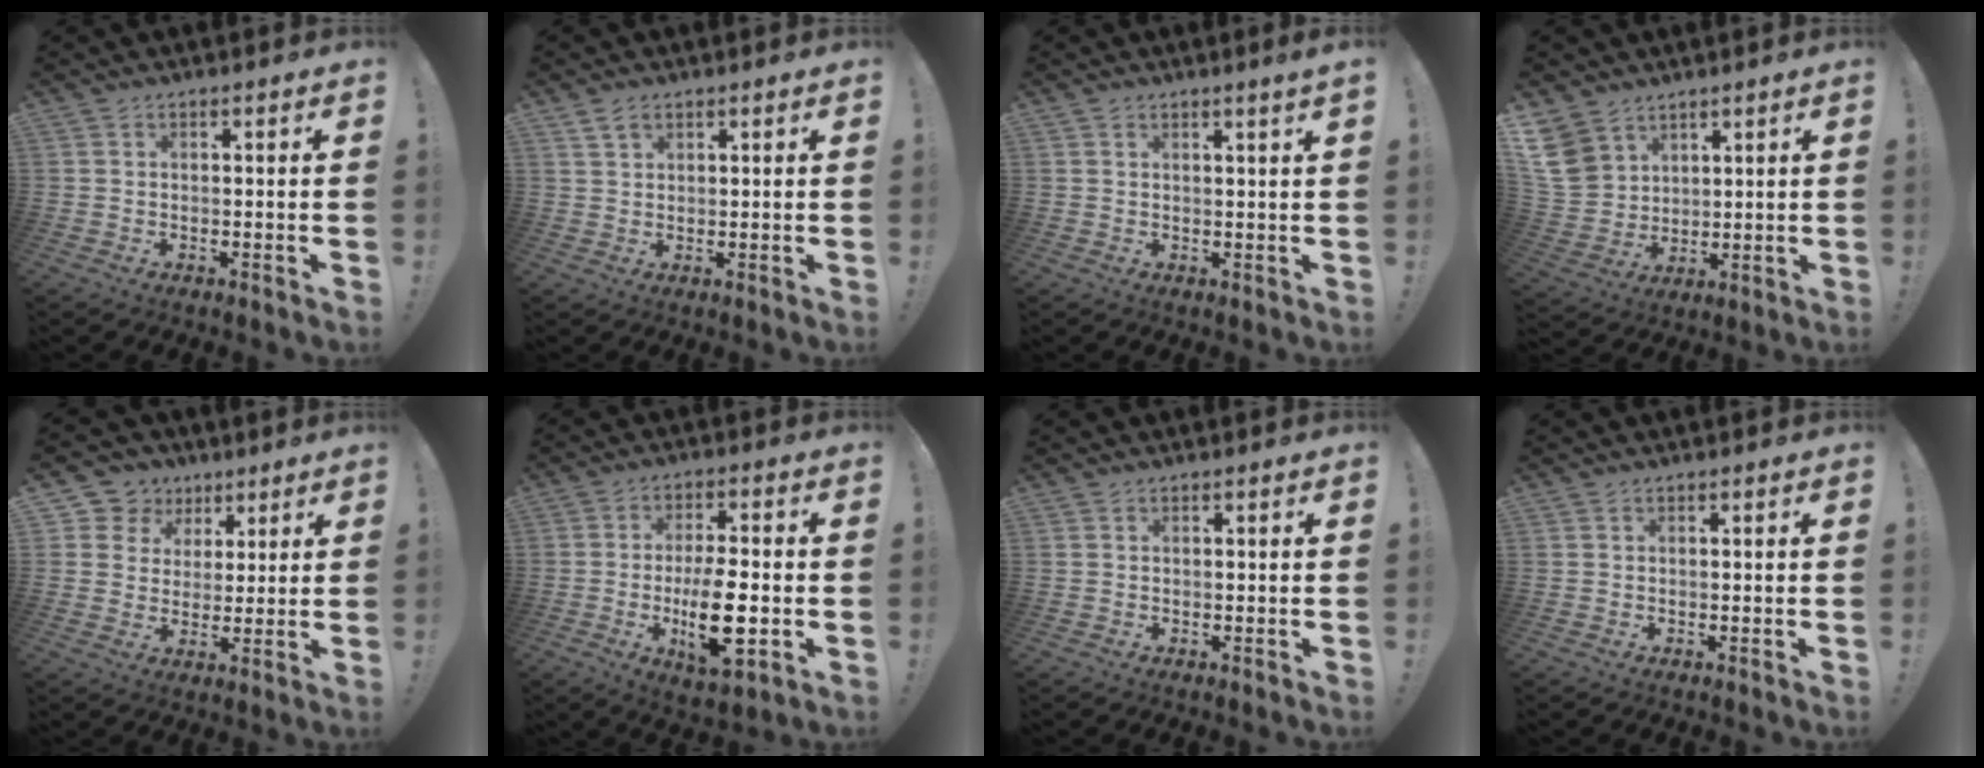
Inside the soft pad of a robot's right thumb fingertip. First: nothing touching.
{"total": 3.1, "force": [2.2, 1.6, 1.6], "torque": [-0.026, -0.007, 0.040]}
{"total": 1.8, "force": [1.2, -0.5, 1.2], "torque": [-0.017, -0.006, 0.018]}
{"total": 11.5, "force": [6.4, 8.6, 4.2], "torque": [-0.077, -0.042, 0.132]}
{"total": 8.6, "force": [3.3, 7.8, 1.7], "torque": [-0.034, -0.016, 0.071]}
{"total": 13.7, "force": [-3.3, 5.6, 12.0], "torque": [-0.213, 0.006, -0.054]}
{"total": 0.0}
{"total": 0.0}